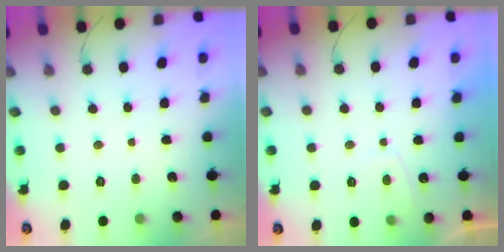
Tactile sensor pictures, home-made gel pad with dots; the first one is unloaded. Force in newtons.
{"total": 1.3, "press": 1.1, "slide": 0.6}